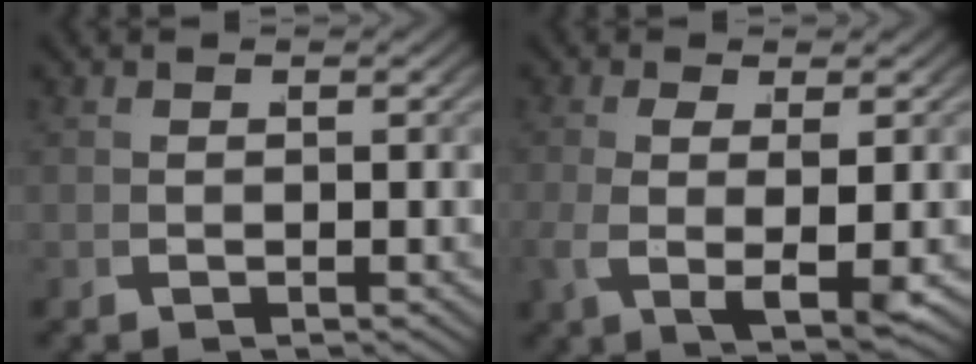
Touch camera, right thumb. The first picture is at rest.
{"total": 5.1, "force": [-0.2, 1.8, 4.8], "torque": [-0.107, -0.021, 0.012]}